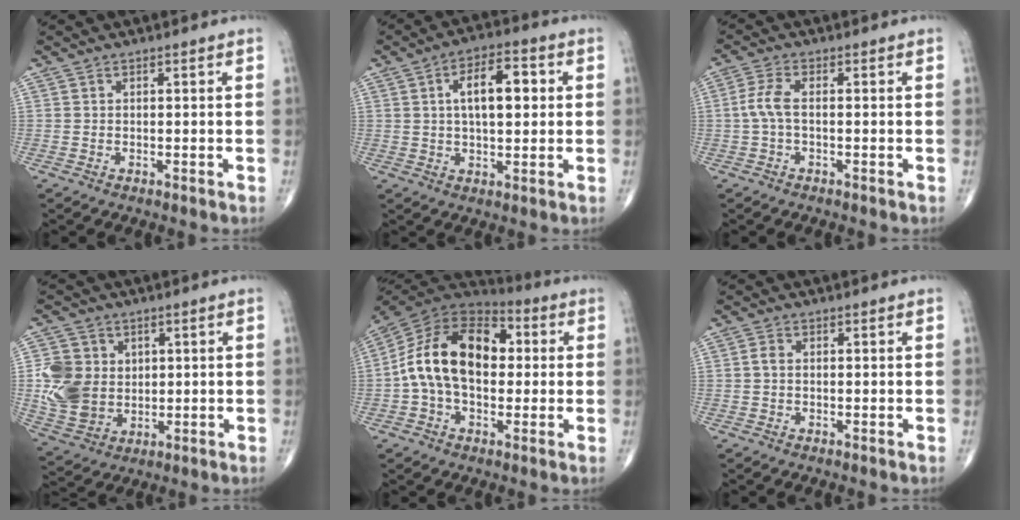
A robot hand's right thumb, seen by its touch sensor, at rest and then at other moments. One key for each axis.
{"total": 9.9, "fx": 1.8, "fy": 4.8, "fz": 8.5, "tx": -0.118, "ty": 0.013, "tz": 0.025}
{"total": 3.8, "fx": -0.5, "fy": 1.4, "fz": 3.5, "tx": -0.086, "ty": 0.006, "tz": -0.016}
{"total": 10.8, "fx": 1.3, "fy": 9.0, "fz": 5.7, "tx": -0.087, "ty": -0.009, "tz": 0.037}
{"total": 18.3, "fx": 0.9, "fy": 11.8, "fz": 13.9, "tx": -0.235, "ty": 0.040, "tz": 0.006}
{"total": 1.2, "fx": -0.1, "fy": 0.8, "fz": 0.8, "tx": -0.013, "ty": 0.001, "tz": -0.005}